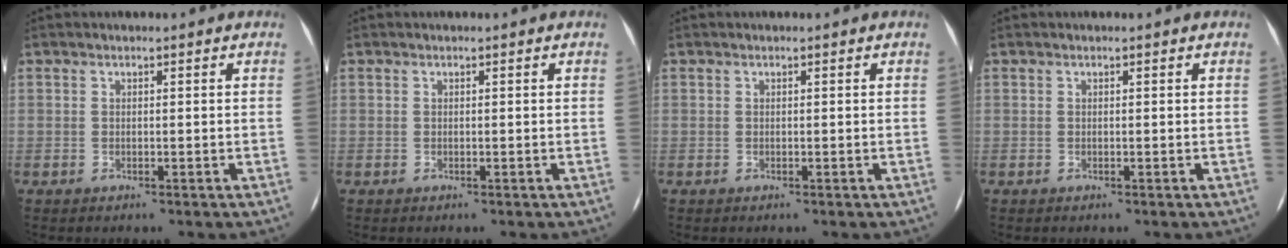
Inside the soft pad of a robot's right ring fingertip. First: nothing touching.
{"total": 0.0}
{"total": 0.0}
{"total": 0.0}